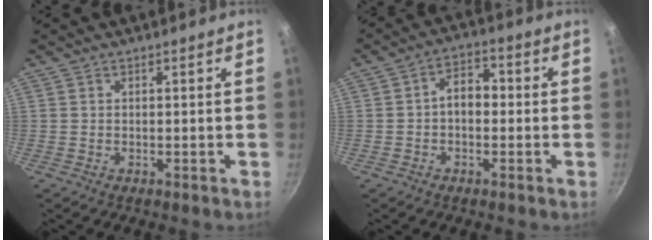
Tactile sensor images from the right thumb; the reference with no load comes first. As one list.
[{"total": 5.5, "force": [-0.4, 3.7, 4.1], "torque": [-0.049, 0.023, -0.018]}]